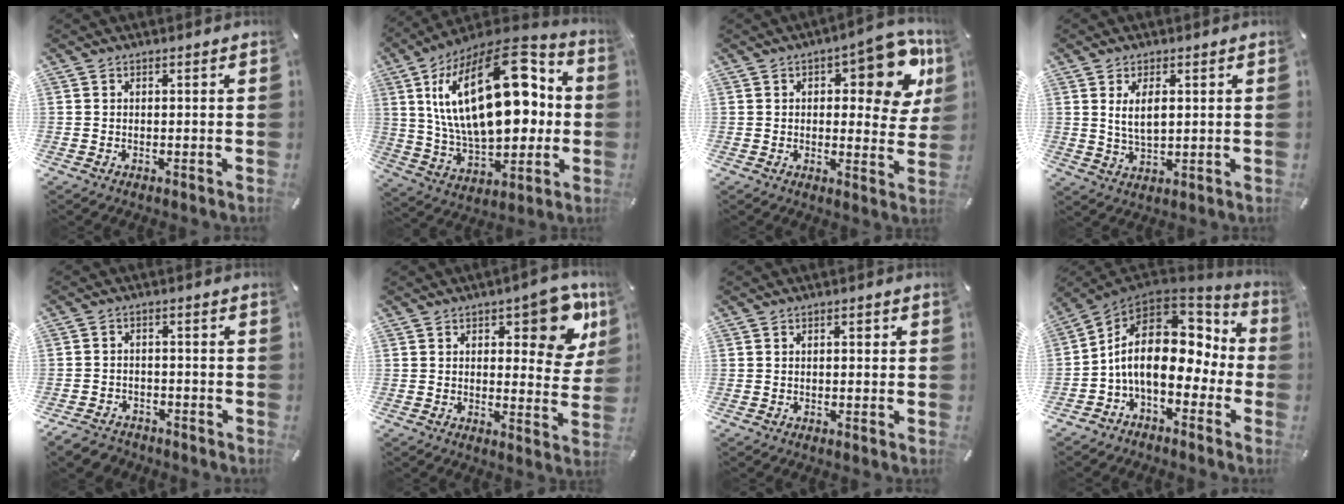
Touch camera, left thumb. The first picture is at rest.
{"total": 31.0, "force": [6.4, 16.9, 25.1], "torque": [-0.465, -0.024, 0.110]}
{"total": 14.6, "force": [6.1, 6.5, 11.6], "torque": [-0.134, -0.033, 0.097]}
{"total": 5.5, "force": [1.5, 2.6, 4.7], "torque": [-0.097, -0.002, 0.022]}
{"total": 4.3, "force": [-3.3, 2.4, 1.1], "torque": [-0.029, 0.017, -0.066]}
{"total": 12.4, "force": [6.1, 5.2, 9.5], "torque": [-0.107, -0.031, 0.095]}
{"total": 1.4, "force": [0.1, 0.7, 1.2], "torque": [-0.016, 0.001, -0.003]}
{"total": 15.4, "force": [0.6, 9.6, 12.0], "torque": [-0.220, -0.015, 0.012]}